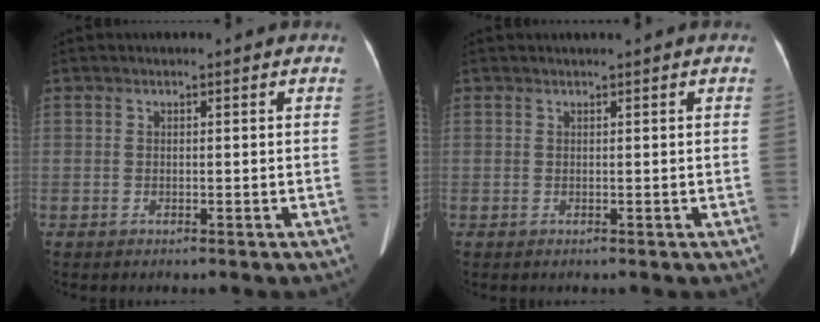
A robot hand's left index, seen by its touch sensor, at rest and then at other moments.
{"total": 0.9, "force": [0.8, -0.2, 0.4], "torque": [-0.008, 0.010, 0.019]}